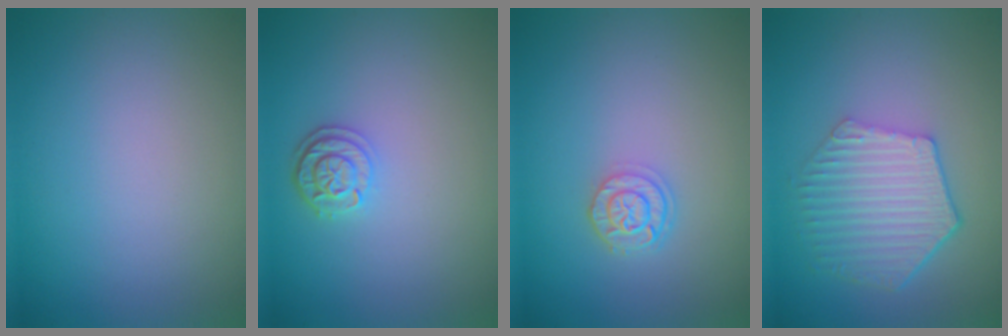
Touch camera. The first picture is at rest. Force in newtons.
{"total": 2.4, "press": 2.1, "slide": 1.2}
{"total": 2.4, "press": 2.0, "slide": 1.3}
{"total": 5.8, "press": 4.4, "slide": 3.8}